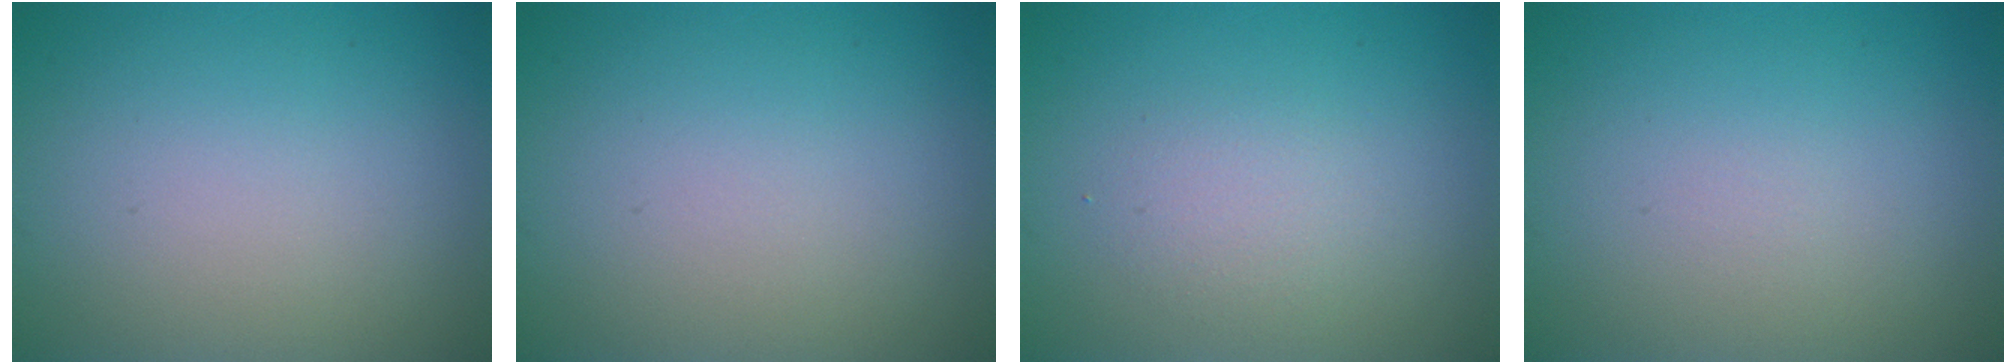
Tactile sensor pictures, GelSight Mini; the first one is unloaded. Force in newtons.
{"total": 0.0}
{"total": 1.6, "press": 1.6, "slide": 0.1}
{"total": 0.0}